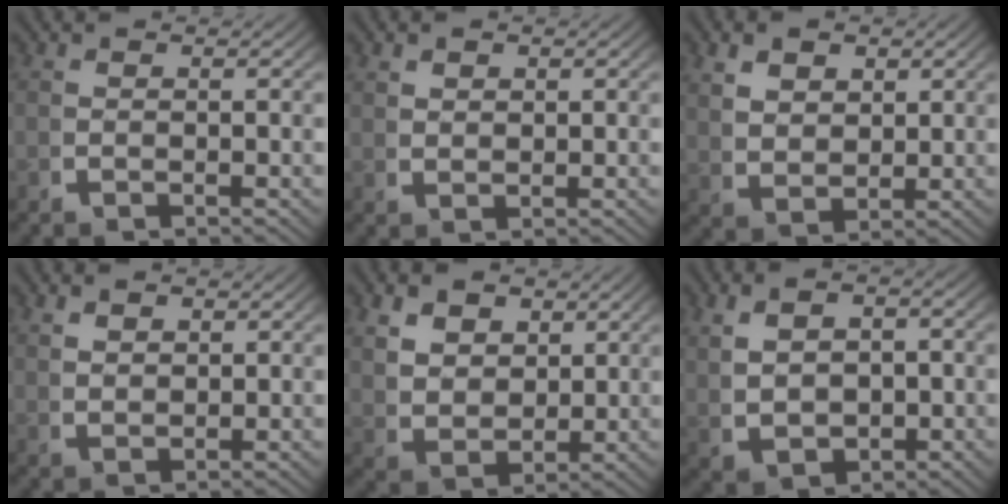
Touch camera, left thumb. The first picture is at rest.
{"total": 1.5, "force": [1.1, 0.8, 0.7], "torque": [-0.006, 0.002, 0.027]}
{"total": 3.9, "force": [1.6, 2.8, 2.3], "torque": [-0.041, -0.012, 0.044]}
{"total": 2.0, "force": [1.3, 1.1, 1.2], "torque": [-0.014, 0.002, 0.033]}
{"total": 5.6, "force": [1.3, 4.2, 3.4], "torque": [-0.074, -0.026, 0.041]}
{"total": 6.6, "force": [0.1, 4.7, 4.6], "torque": [-0.087, -0.021, 0.018]}